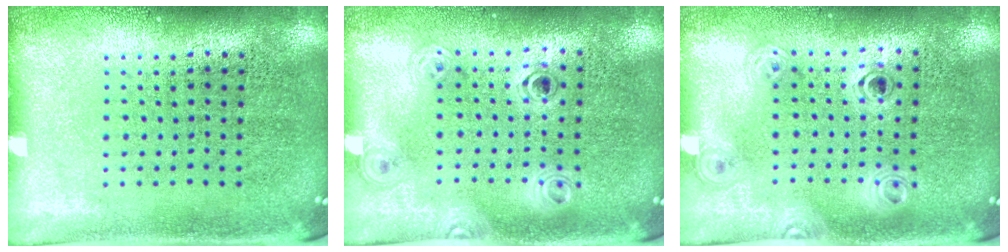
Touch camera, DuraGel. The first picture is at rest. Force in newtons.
{"total": 1.2, "press": 1.1, "slide": 0.5}
{"total": 1.2, "press": 1.0, "slide": 0.6}